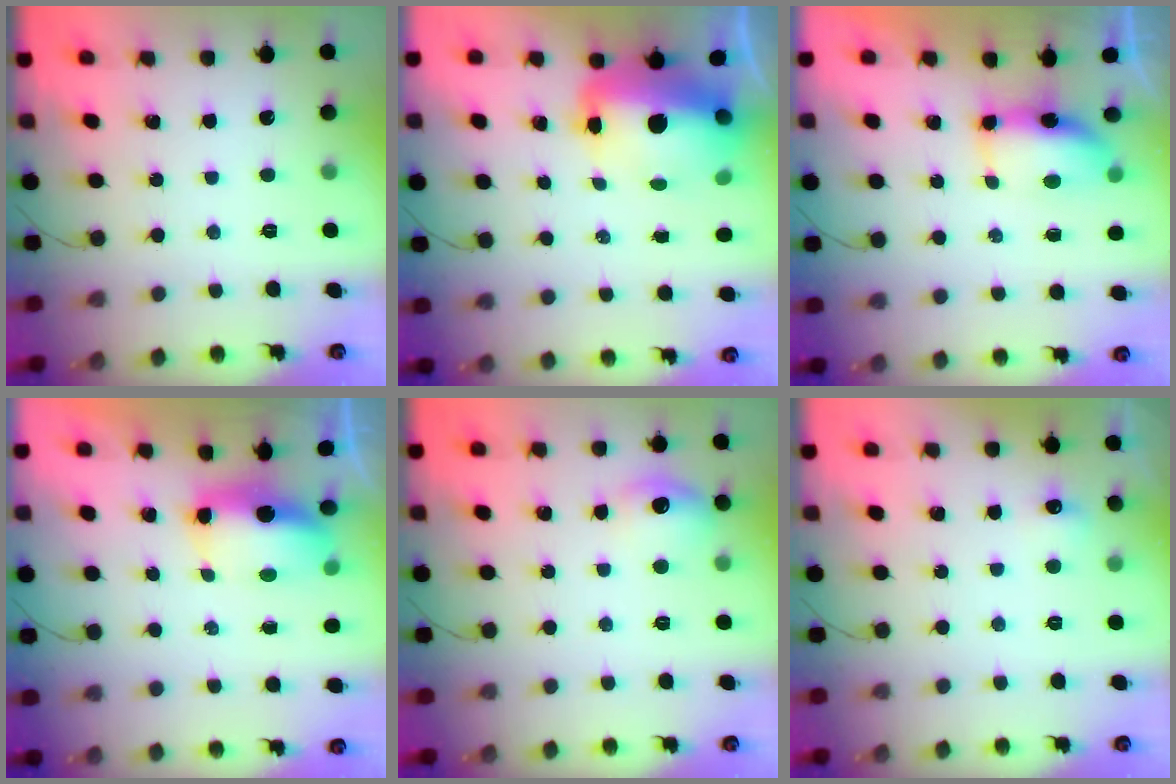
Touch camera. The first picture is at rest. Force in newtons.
{"total": 15.8, "press": 15.5, "slide": 3.5}
{"total": 8.9, "press": 7.7, "slide": 4.5}
{"total": 7.0, "press": 6.9, "slide": 1.0}
{"total": 9.4, "press": 9.4, "slide": 0.5}
{"total": 5.0, "press": 4.8, "slide": 1.2}